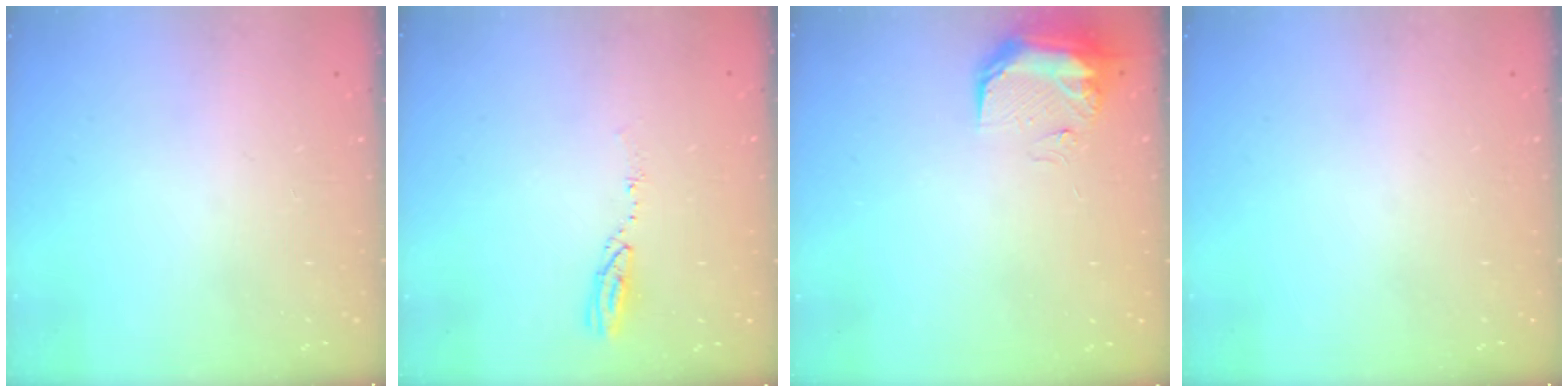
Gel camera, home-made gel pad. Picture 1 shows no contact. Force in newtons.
{"total": 4.0, "press": 4.0, "slide": 0.3}
{"total": 16.9, "press": 11.4, "slide": 12.5}
{"total": 0.0}